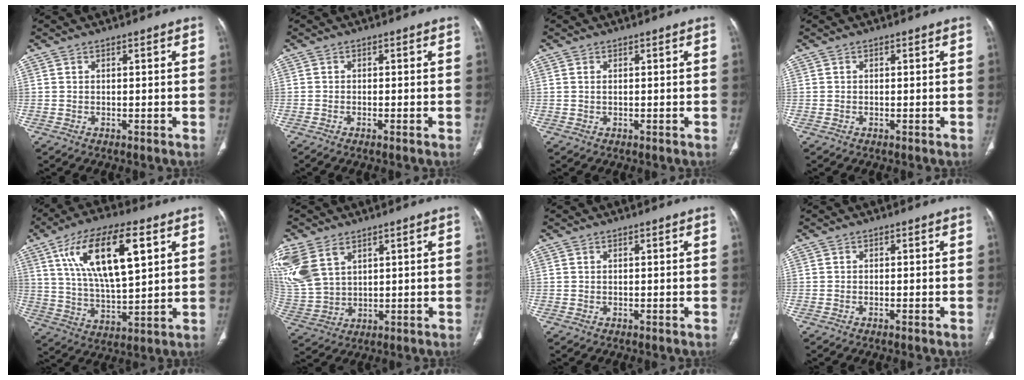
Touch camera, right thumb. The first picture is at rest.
{"total": 1.1, "force": [-0.7, 0.0, 0.8], "torque": [-0.024, -0.002, -0.017]}
{"total": 0.6, "force": [0.2, 0.3, 0.5], "torque": [-0.013, 0.005, 0.006]}
{"total": 0.0}
{"total": 19.0, "force": [7.2, 7.4, 15.9], "torque": [-0.268, -0.014, 0.132]}
{"total": 13.6, "force": [6.4, 8.8, 8.1], "torque": [-0.198, -0.010, 0.144]}
{"total": 0.0}
{"total": 0.6, "force": [-0.4, 0.0, 0.4], "torque": [-0.013, -0.001, -0.009]}